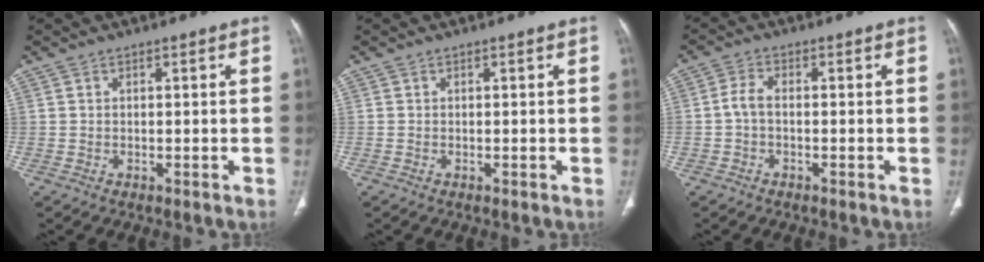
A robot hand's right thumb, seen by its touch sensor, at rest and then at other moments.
{"total": 0.0}
{"total": 3.0, "force": [-0.6, 1.6, 2.5], "torque": [-0.055, 0.009, -0.020]}